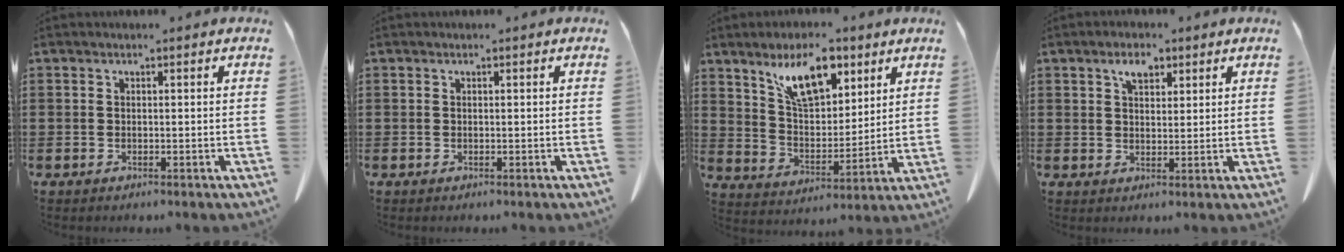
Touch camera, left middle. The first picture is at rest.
{"total": 0.0}
{"total": 10.5, "force": [6.9, 4.6, 6.5], "torque": [-0.124, -0.015, 0.121]}
{"total": 3.5, "force": [2.2, 1.8, 2.0], "torque": [-0.030, 0.002, 0.036]}